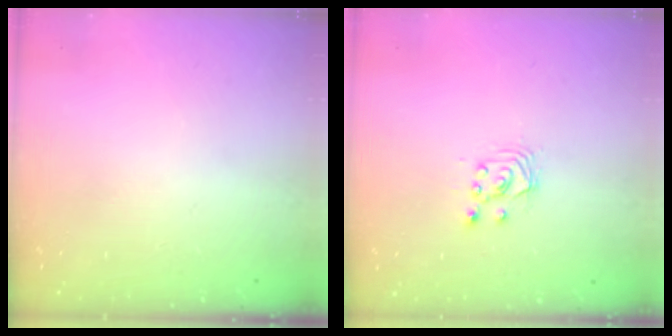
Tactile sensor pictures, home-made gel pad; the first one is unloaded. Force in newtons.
{"total": 2.9, "press": 2.9, "slide": 0.2}